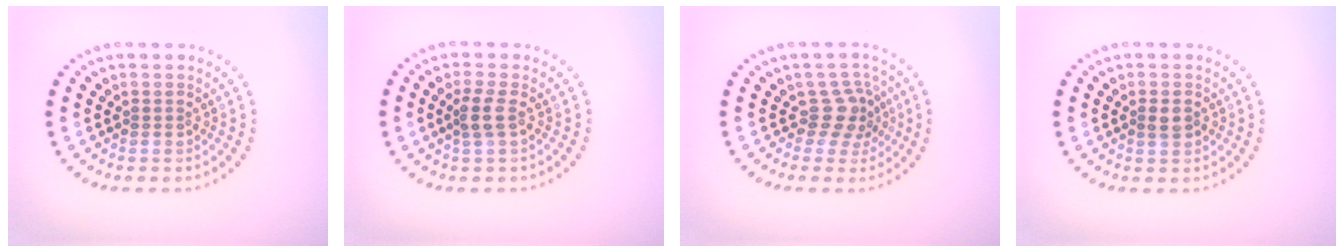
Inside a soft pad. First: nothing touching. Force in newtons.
{"total": 1.6, "press": 1.5, "slide": 0.8}
{"total": 2.7, "press": 2.1, "slide": 1.7}
{"total": 1.4, "press": 1.4, "slide": 0.1}